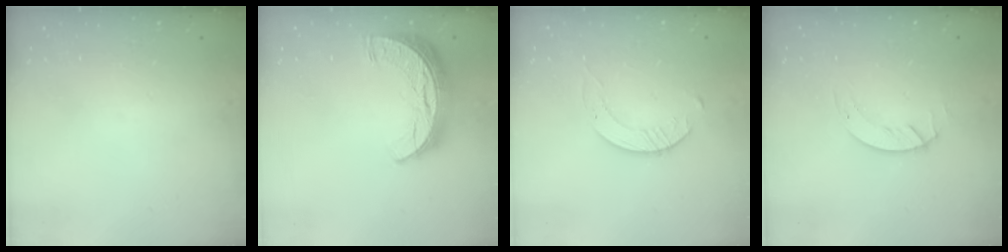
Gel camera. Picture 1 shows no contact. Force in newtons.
{"total": 11.3, "press": 11.2, "slide": 0.7}
{"total": 3.1, "press": 3.1, "slide": 0.4}
{"total": 2.0, "press": 2.0, "slide": 0.2}